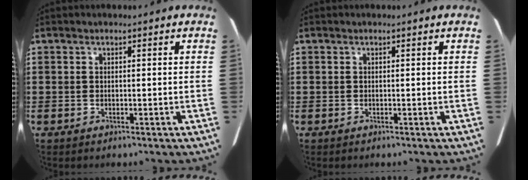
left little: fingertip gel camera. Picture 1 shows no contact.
{"total": 0.0}